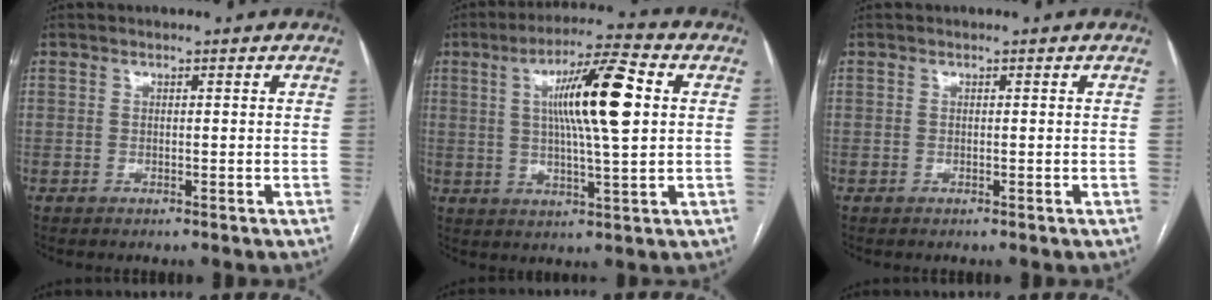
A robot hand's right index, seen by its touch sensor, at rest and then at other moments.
{"total": 13.0, "force": [2.6, 1.0, 12.7], "torque": [-0.217, 0.012, 0.041]}
{"total": 0.0}